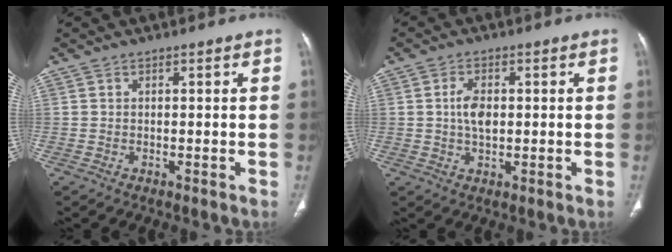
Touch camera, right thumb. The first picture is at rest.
{"total": 4.4, "force": [0.4, 2.6, 3.6], "torque": [-0.066, 0.002, 0.006]}